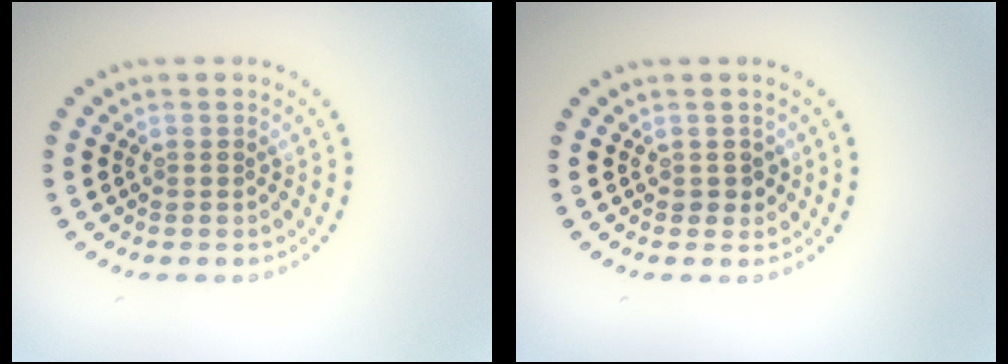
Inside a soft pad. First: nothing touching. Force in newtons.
{"total": 1.0, "press": 1.0, "slide": 0.4}